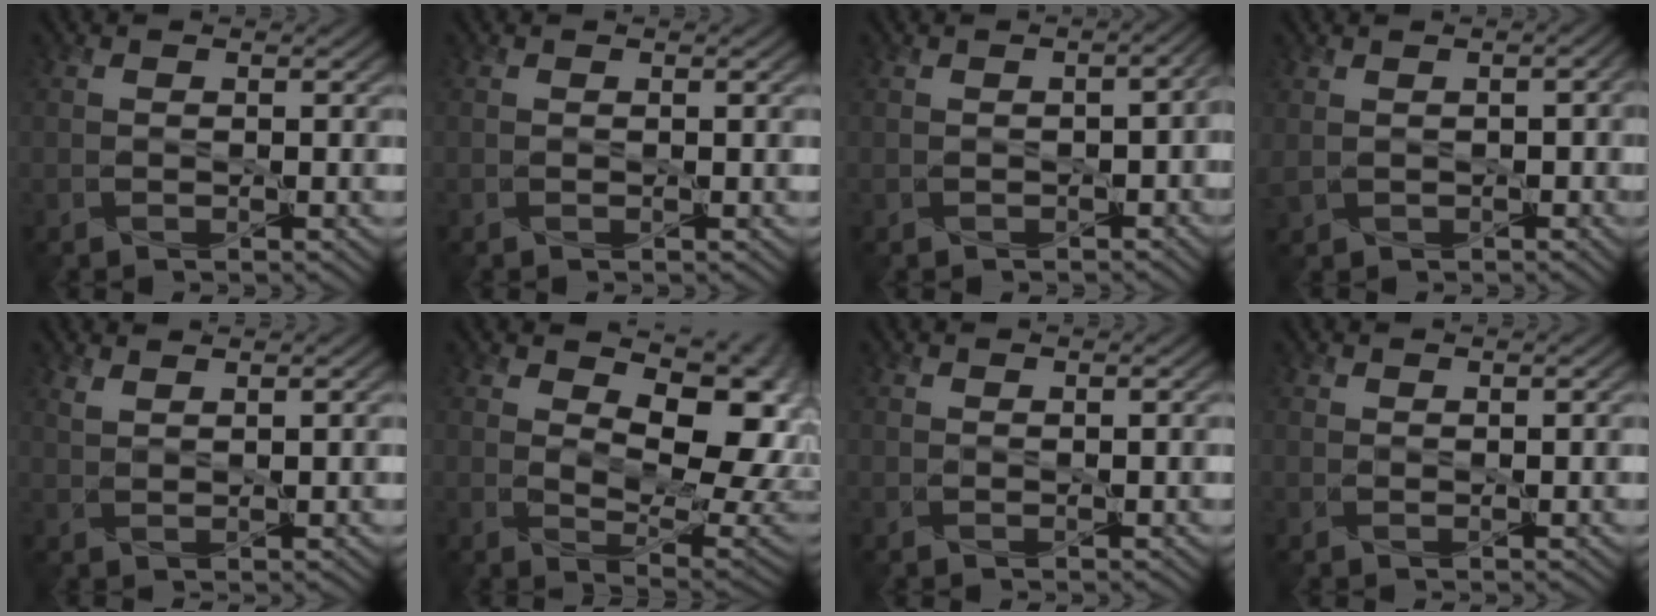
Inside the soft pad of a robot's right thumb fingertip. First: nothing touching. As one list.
[{"total": 0.0}, {"total": 2.3, "force": [-1.1, 1.4, 1.4], "torque": [-0.021, -0.012, -0.013]}, {"total": 2.7, "force": [0.1, 2.0, 1.8], "torque": [-0.046, -0.009, 0.009]}, {"total": 2.1, "force": [1.8, 0.6, 1.1], "torque": [-0.028, -0.003, 0.044]}, {"total": 13.1, "force": [4.3, 7.1, 10.1], "torque": [-0.146, -0.006, 0.072]}, {"total": 0.6, "force": [0.6, 0.1, 0.1], "torque": [-0.004, -0.002, 0.015]}, {"total": 0.9, "force": [0.8, 0.3, 0.2], "torque": [-0.007, -0.001, 0.020]}]